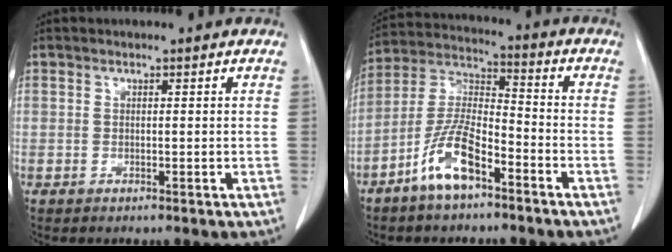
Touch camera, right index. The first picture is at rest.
{"total": 10.4, "force": [-6.1, 2.9, 7.9], "torque": [-0.171, 0.002, -0.120]}